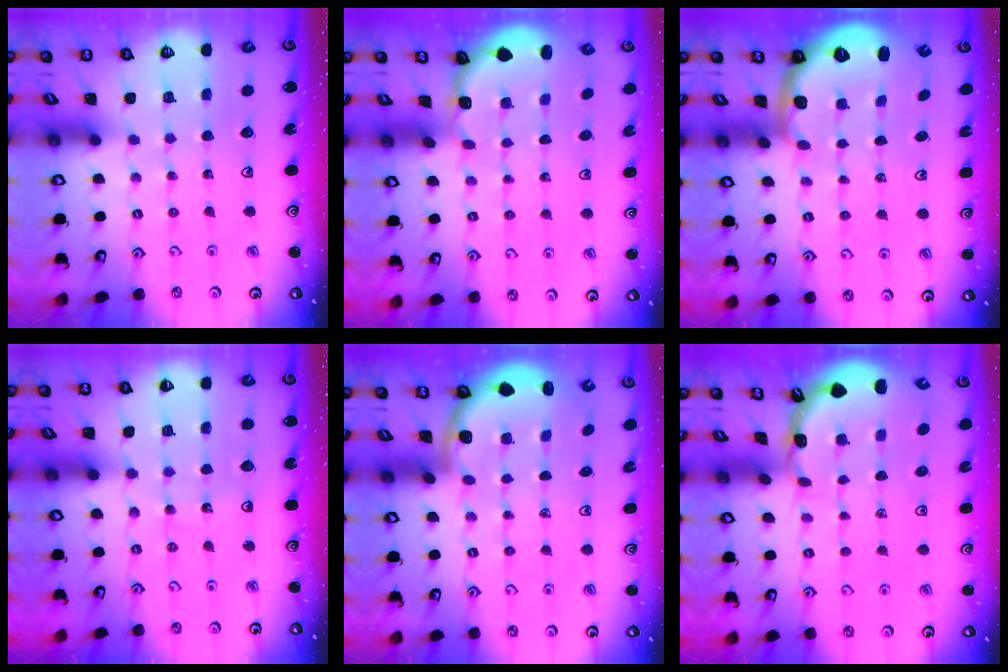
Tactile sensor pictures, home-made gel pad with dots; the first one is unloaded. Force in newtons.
{"total": 1.8, "press": 1.7, "slide": 0.7}
{"total": 1.9, "press": 1.8, "slide": 0.4}
{"total": 7.2, "press": 6.7, "slide": 2.5}
{"total": 2.4, "press": 2.3, "slide": 0.6}
{"total": 1.6, "press": 1.6, "slide": 0.1}